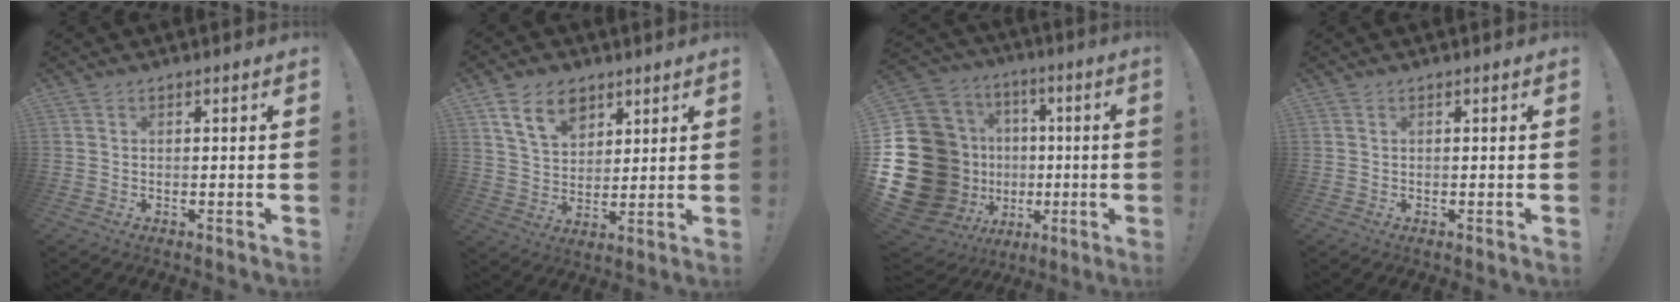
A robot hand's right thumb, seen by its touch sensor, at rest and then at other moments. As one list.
[{"total": 11.6, "force": [6.8, 7.7, 5.4], "torque": [-0.084, -0.025, 0.129]}, {"total": 26.7, "force": [-2.4, 21.6, 15.6], "torque": [-0.317, -0.011, 0.041]}, {"total": 0.0}]